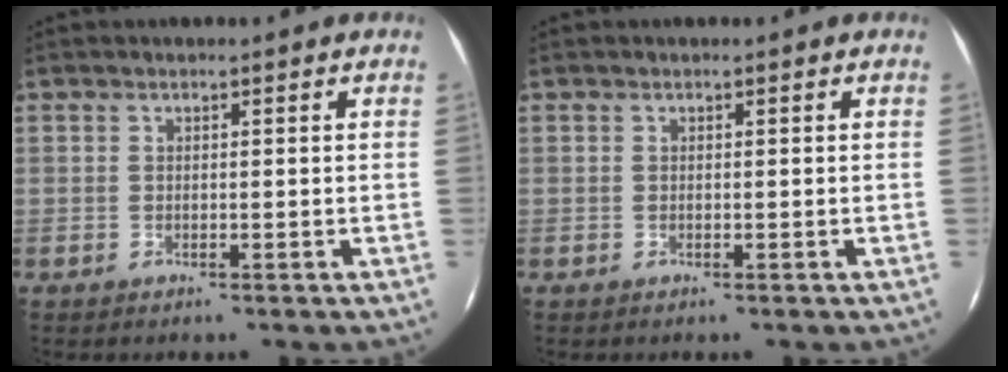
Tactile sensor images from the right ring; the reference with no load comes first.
{"total": 0.0}